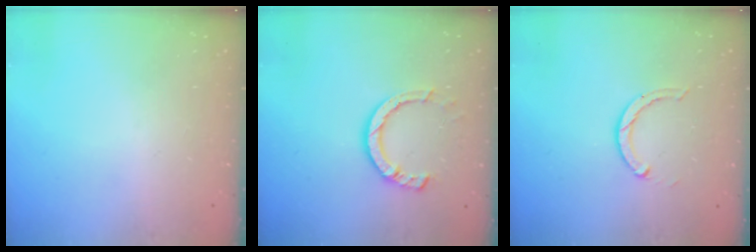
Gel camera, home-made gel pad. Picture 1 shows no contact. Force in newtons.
{"total": 8.0, "press": 7.9, "slide": 0.9}
{"total": 2.2, "press": 2.2, "slide": 0.3}